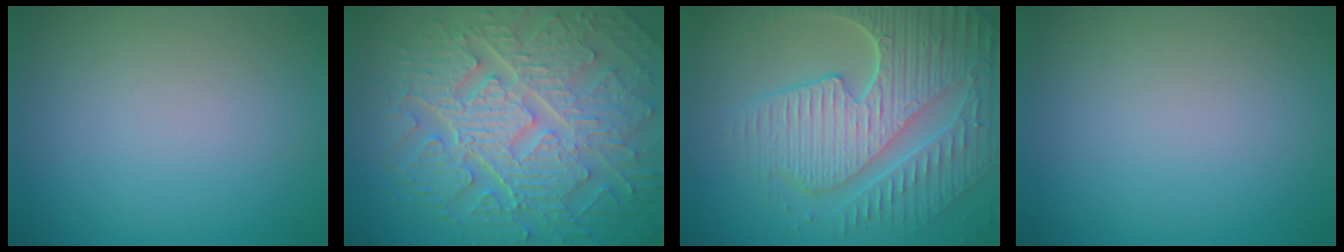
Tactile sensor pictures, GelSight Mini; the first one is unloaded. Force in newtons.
{"total": 10.7, "press": 7.1, "slide": 8.0}
{"total": 8.9, "press": 6.4, "slide": 6.1}
{"total": 0.0}